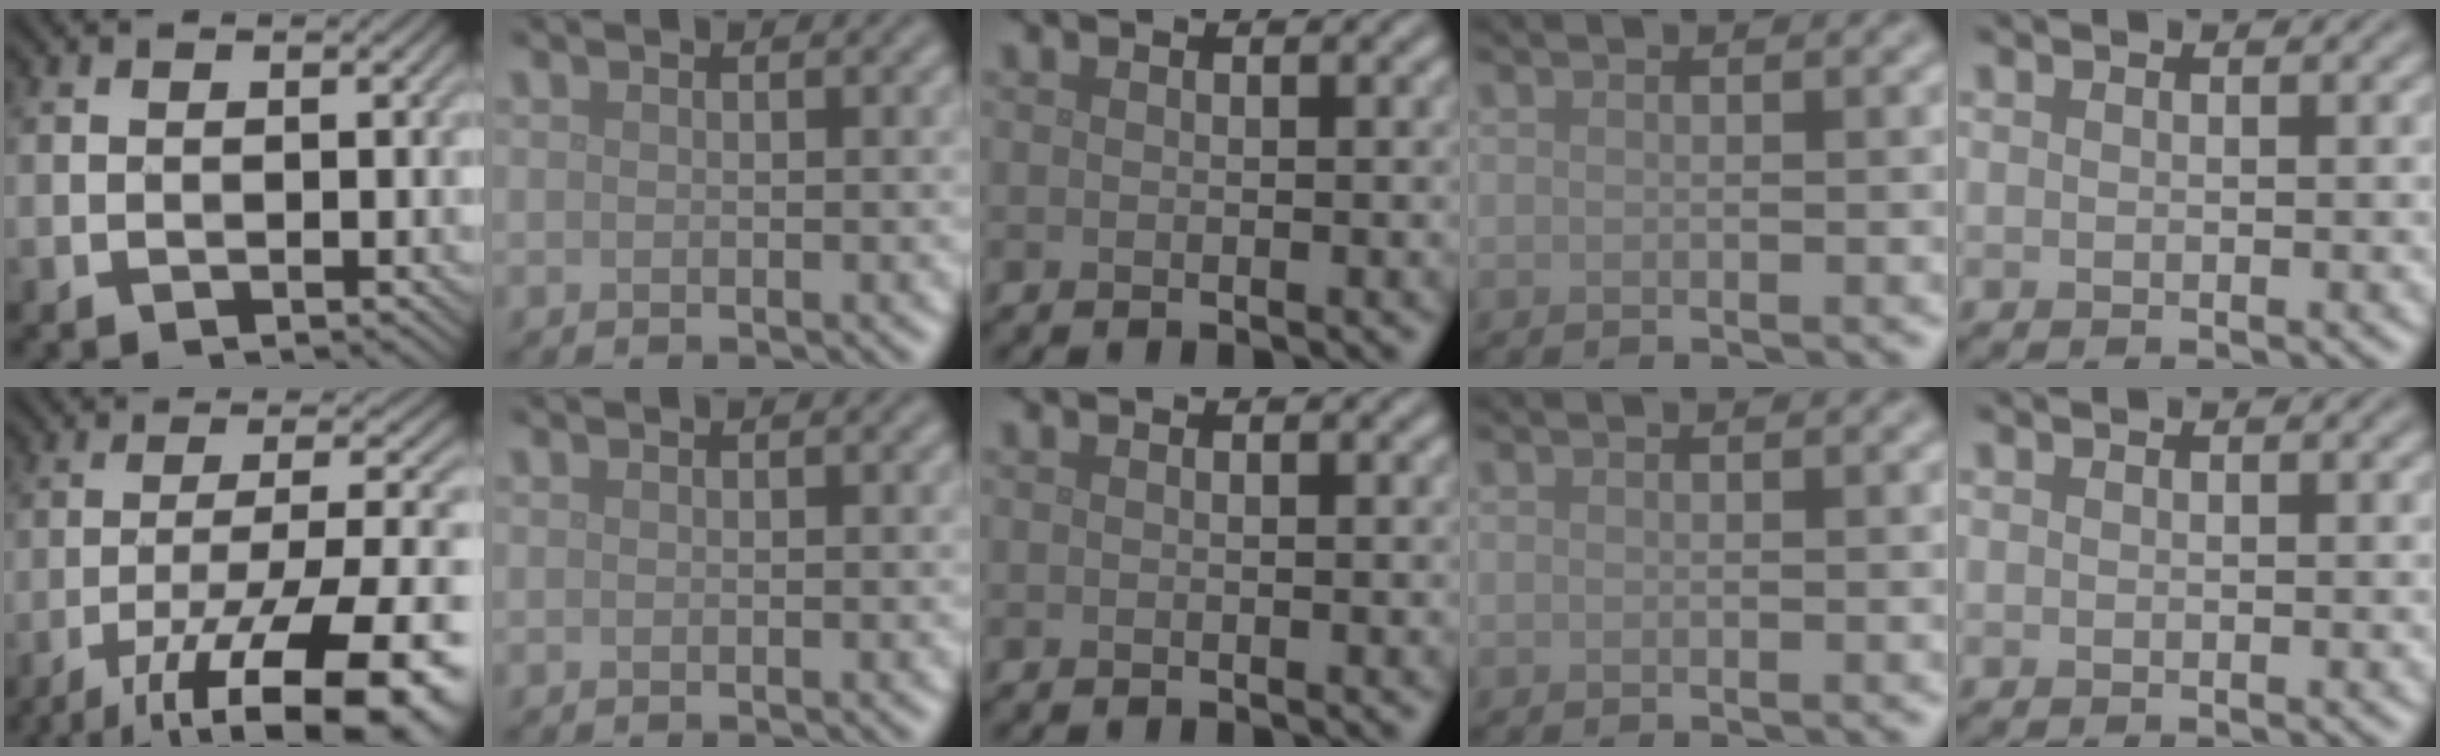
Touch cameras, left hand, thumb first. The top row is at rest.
{"thumb": {"total": 16.7, "force": [-10.4, 4.7, 12.2], "torque": [-0.182, -0.019, -0.154]}}